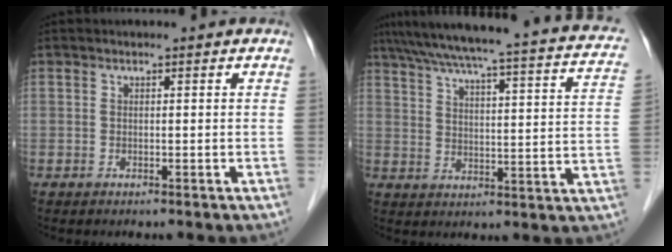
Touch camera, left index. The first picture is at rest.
{"total": 26.2, "force": [21.2, 3.5, 14.9], "torque": [-0.227, 0.004, 0.256]}